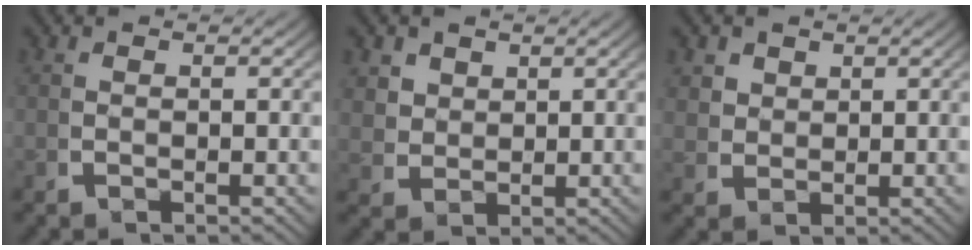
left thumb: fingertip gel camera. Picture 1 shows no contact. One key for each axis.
{"total": 2.7, "fx": 1.8, "fy": 1.7, "fz": 1.0, "tx": -0.017, "ty": -0.008, "tz": 0.045}
{"total": 2.3, "fx": 1.6, "fy": 1.4, "fz": 0.7, "tx": -0.013, "ty": -0.006, "tz": 0.040}